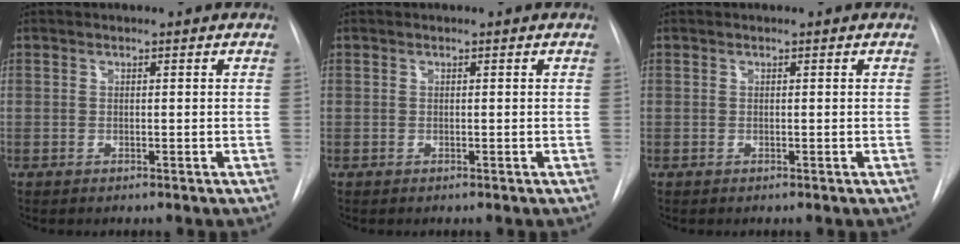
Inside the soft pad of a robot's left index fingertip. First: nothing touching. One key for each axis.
{"total": 0.0}
{"total": 0.0}